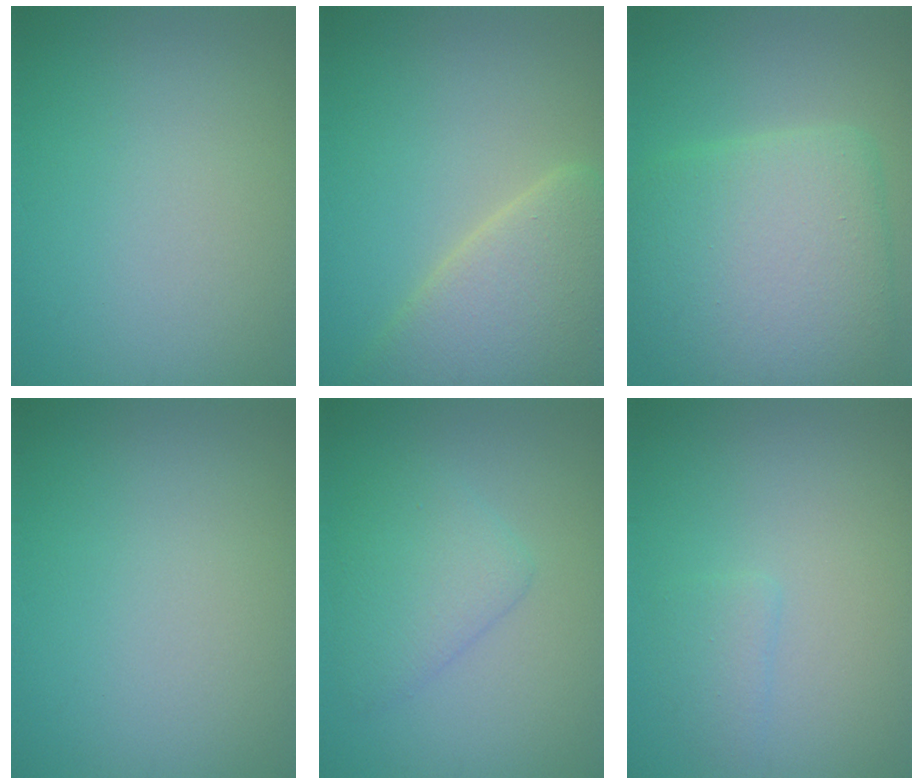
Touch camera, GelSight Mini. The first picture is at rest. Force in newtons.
{"total": 7.3, "press": 7.3, "slide": 0.9}
{"total": 9.2, "press": 9.2, "slide": 0.5}
{"total": 0.0}
{"total": 3.2, "press": 3.2, "slide": 0.1}
{"total": 1.3, "press": 1.3, "slide": 0.1}